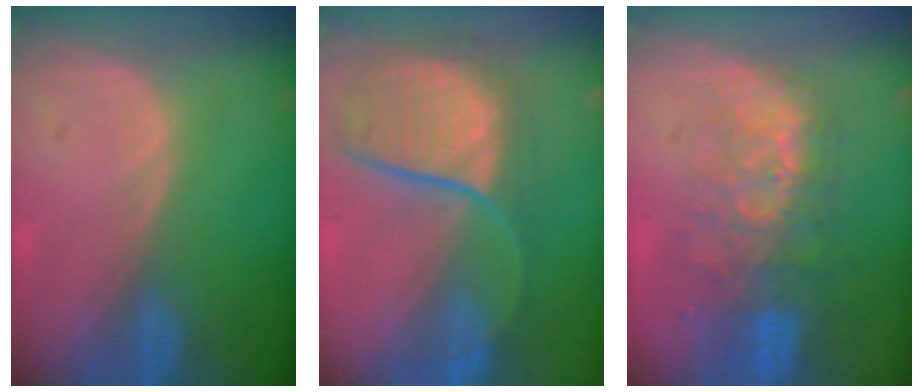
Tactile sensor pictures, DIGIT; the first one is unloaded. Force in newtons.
{"total": 10.2, "press": 9.5, "slide": 3.9}
{"total": 10.1, "press": 8.6, "slide": 5.3}